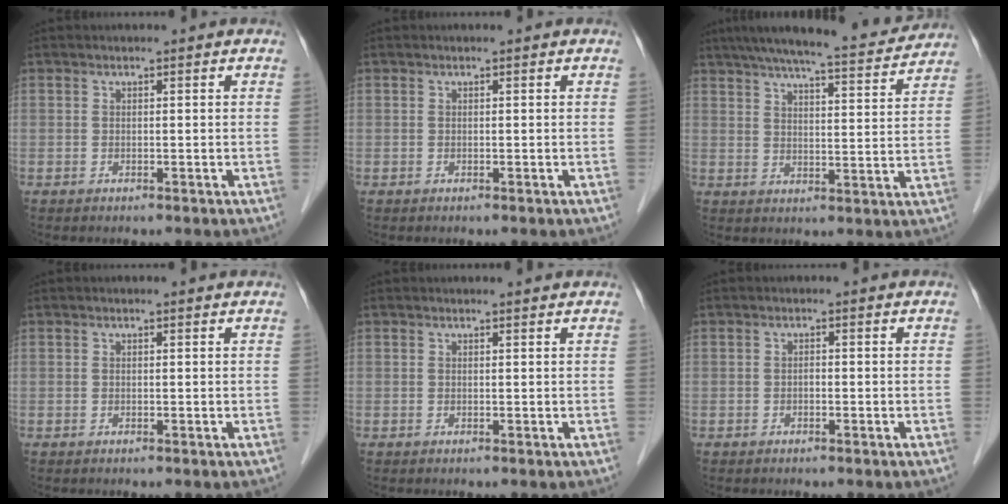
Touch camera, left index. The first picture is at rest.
{"total": 0.0}
{"total": 16.7, "force": [15.0, 1.5, 7.2], "torque": [-0.111, 0.008, 0.204]}
{"total": 0.0}
{"total": 0.6, "force": [0.6, -0.1, 0.0], "torque": [-0.011, -0.004, 0.006]}
{"total": 0.6, "force": [-0.3, 0.3, 0.4], "torque": [-0.006, 0.003, -0.005]}